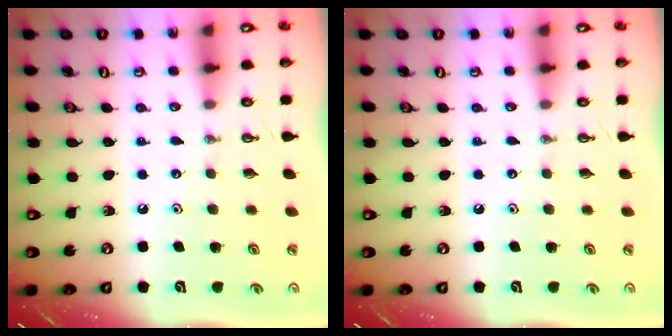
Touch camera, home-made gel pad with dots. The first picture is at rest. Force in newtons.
{"total": 0.0}